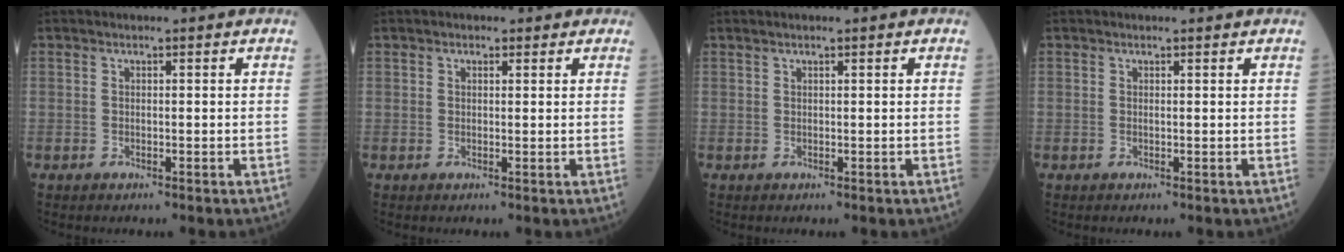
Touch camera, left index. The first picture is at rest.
{"total": 1.5, "force": [0.8, 1.3, 0.0], "torque": [0.007, 0.003, 0.009]}
{"total": 1.5, "force": [1.2, 0.3, 0.8], "torque": [-0.016, 0.022, 0.023]}
{"total": 0.7, "force": [0.6, 0.1, 0.2], "torque": [-0.012, 0.002, 0.006]}